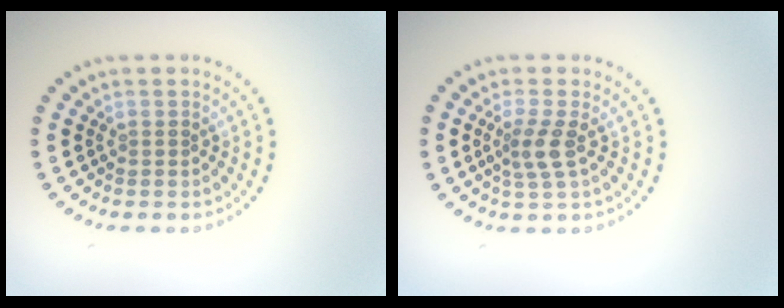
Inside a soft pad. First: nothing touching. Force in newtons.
{"total": 2.3, "press": 1.9, "slide": 1.4}